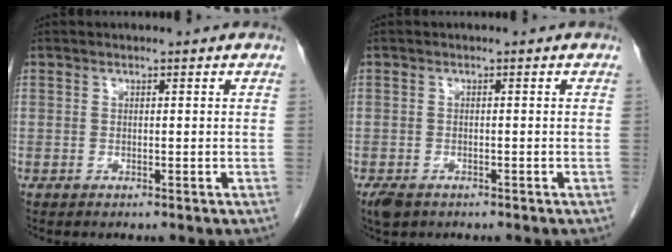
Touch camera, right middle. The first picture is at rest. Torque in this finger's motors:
{"motor_torque": [-0.19, -0.27, 0.03, 0.01]}